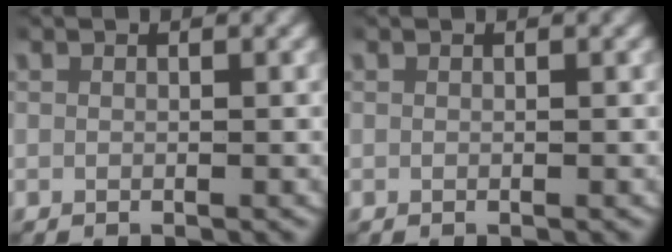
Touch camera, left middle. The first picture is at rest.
{"total": 0.0}